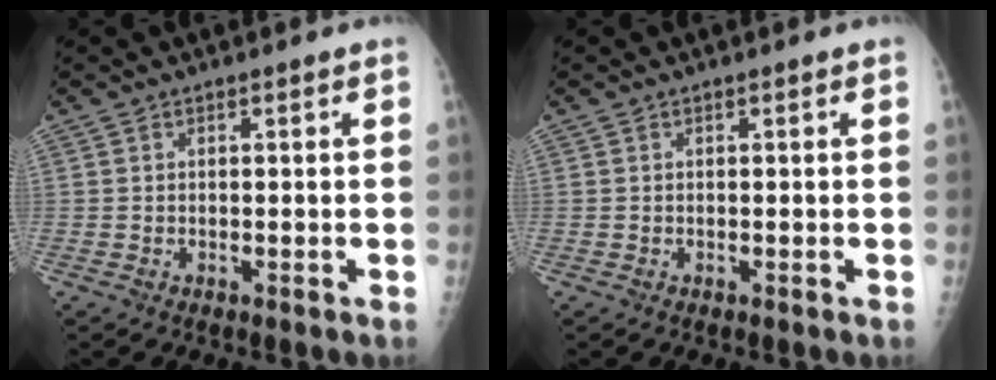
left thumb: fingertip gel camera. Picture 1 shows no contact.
{"total": 0.0}